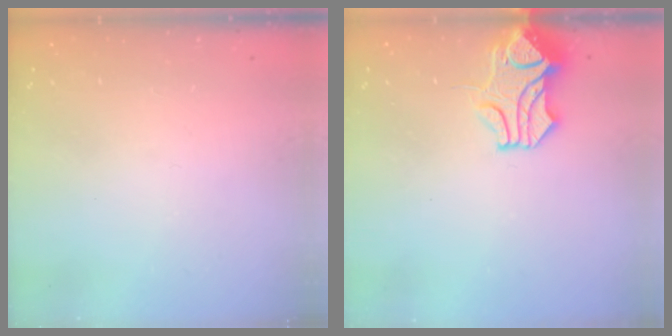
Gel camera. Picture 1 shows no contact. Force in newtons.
{"total": 1.6, "press": 0.8, "slide": 1.3}